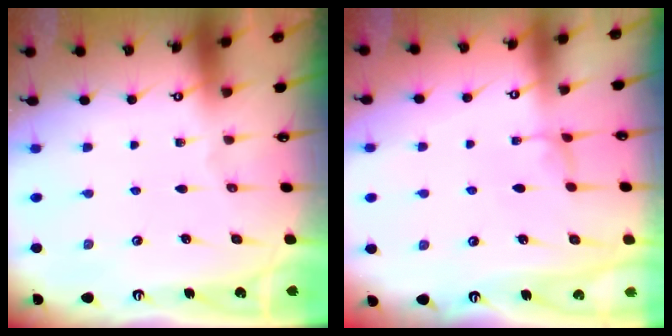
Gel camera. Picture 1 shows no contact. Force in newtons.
{"total": 2.4, "press": 2.4, "slide": 0.3}